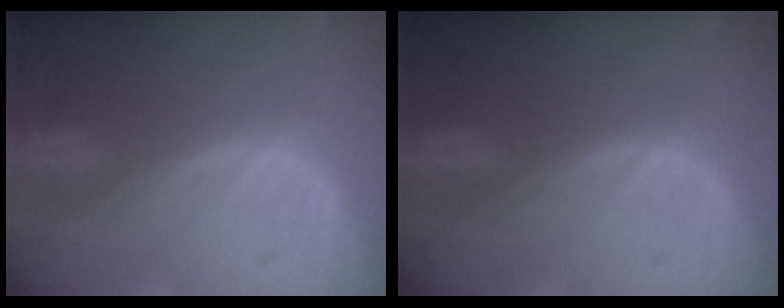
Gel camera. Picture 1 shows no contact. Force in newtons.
{"total": 0.0}